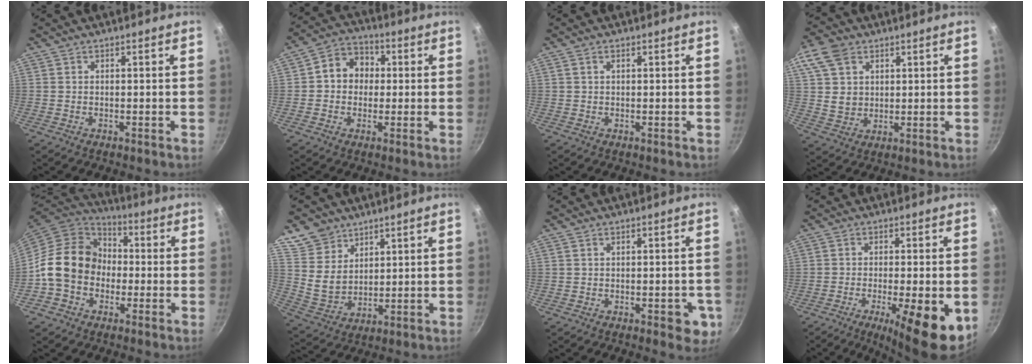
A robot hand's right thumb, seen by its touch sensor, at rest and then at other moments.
{"total": 8.4, "force": [0.6, 7.2, 4.2], "torque": [-0.032, 0.020, -0.008]}
{"total": 1.0, "force": [0.4, 0.5, 0.7], "torque": [-0.011, 0.004, 0.008]}
{"total": 10.1, "force": [4.3, 7.6, 5.0], "torque": [-0.072, -0.012, 0.079]}
{"total": 15.2, "force": [-1.6, 12.6, 8.2], "torque": [-0.102, 0.039, -0.043]}
{"total": 9.4, "force": [6.2, 6.5, 2.6], "torque": [-0.022, -0.026, 0.130]}
{"total": 5.5, "force": [-1.7, 2.5, 4.6], "torque": [-0.030, 0.007, -0.019]}
{"total": 13.4, "force": [-4.6, 3.5, 12.1], "torque": [-0.170, 0.001, -0.065]}